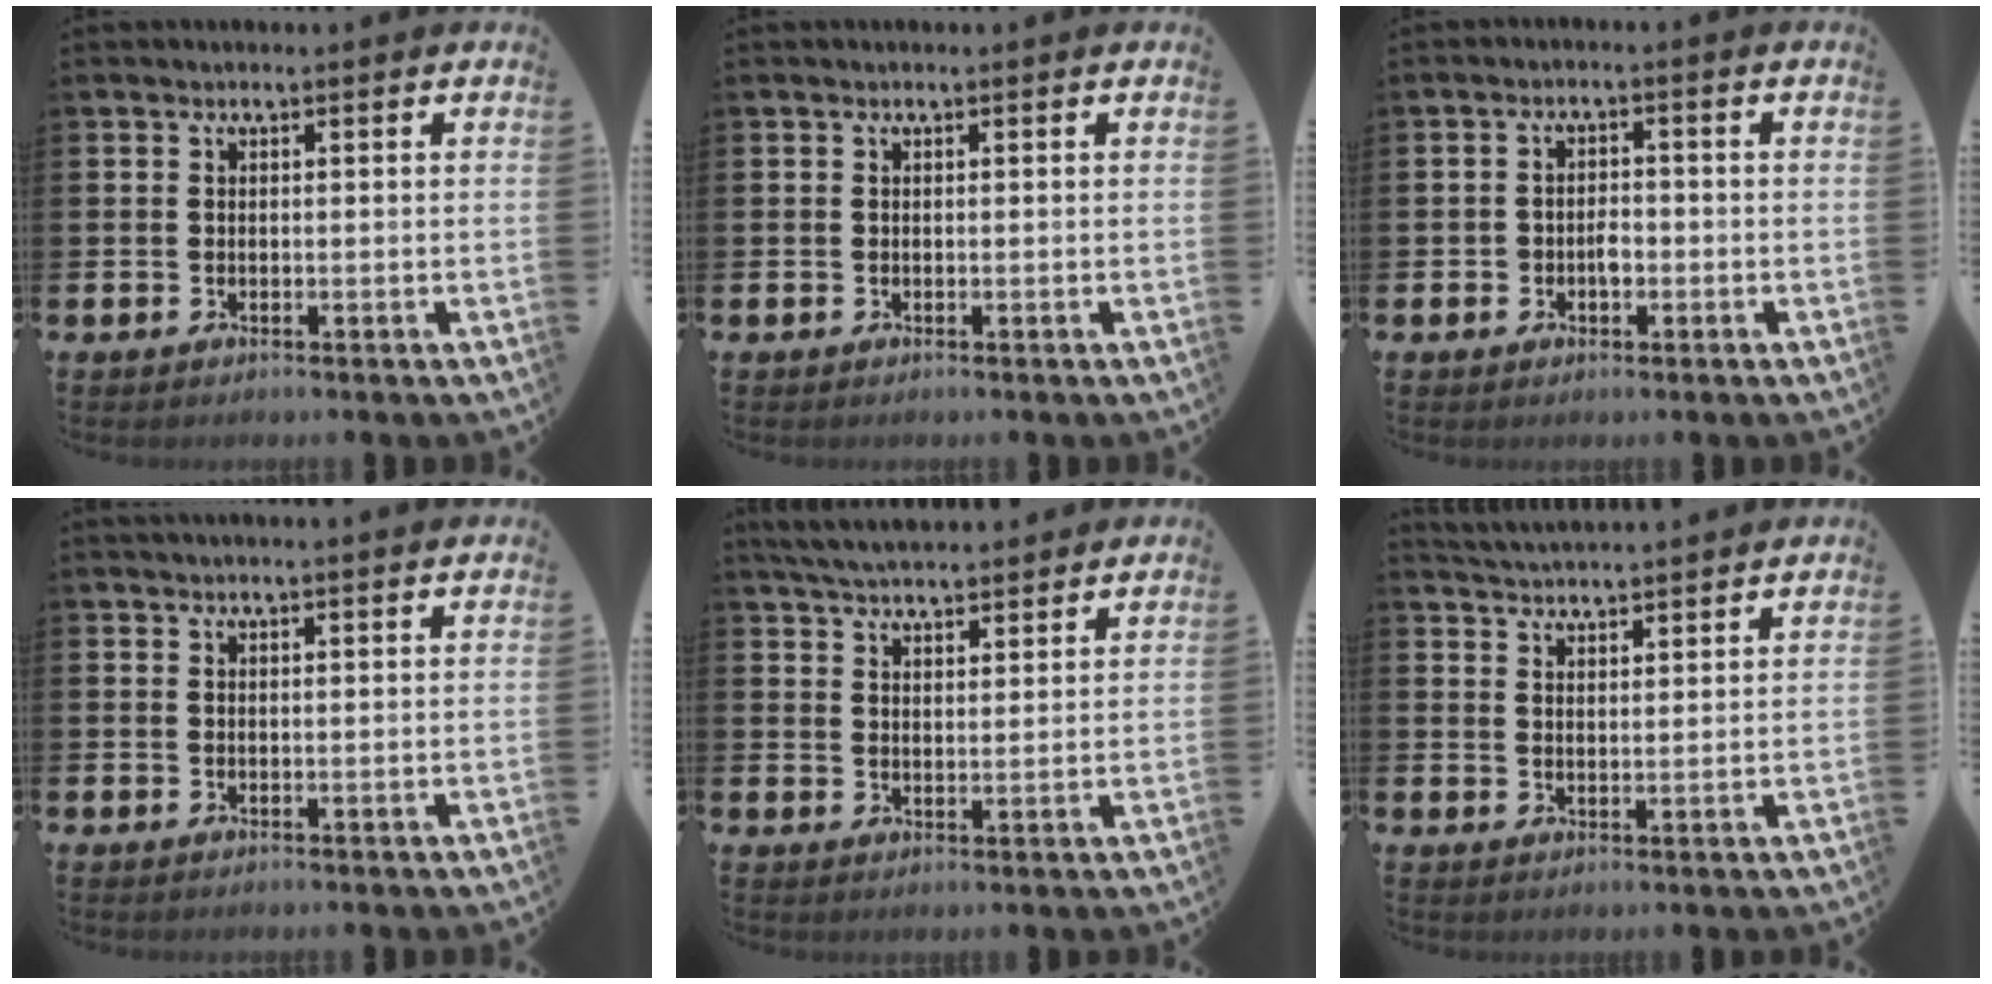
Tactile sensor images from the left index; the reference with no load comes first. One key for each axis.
{"total": 0.0}
{"total": 2.2, "fx": -0.7, "fy": 1.6, "fz": 1.3, "tx": -0.012, "ty": -0.001, "tz": -0.019}
{"total": 1.3, "fx": 1.3, "fy": -0.2, "fz": 0.2, "tx": -0.003, "ty": -0.003, "tz": 0.024}
{"total": 5.0, "fx": 4.9, "fy": 0.5, "fz": 0.6, "tx": -0.029, "ty": -0.022, "tz": 0.091}
{"total": 4.0, "fx": 4.0, "fy": -0.2, "fz": -0.2, "tx": -0.006, "ty": -0.026, "tz": 0.073}